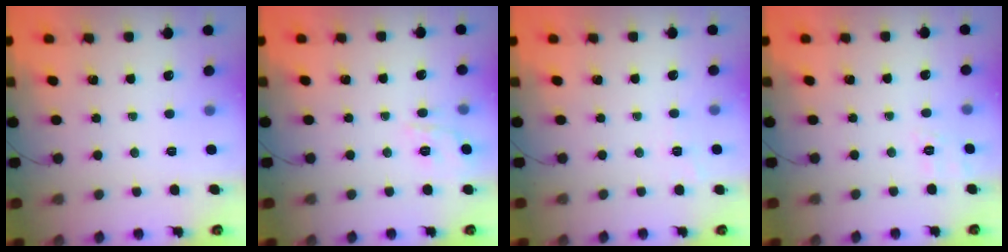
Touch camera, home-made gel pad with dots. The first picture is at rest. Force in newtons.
{"total": 7.5, "press": 7.4, "slide": 1.0}
{"total": 1.8, "press": 1.1, "slide": 1.4}
{"total": 3.2, "press": 2.6, "slide": 1.8}